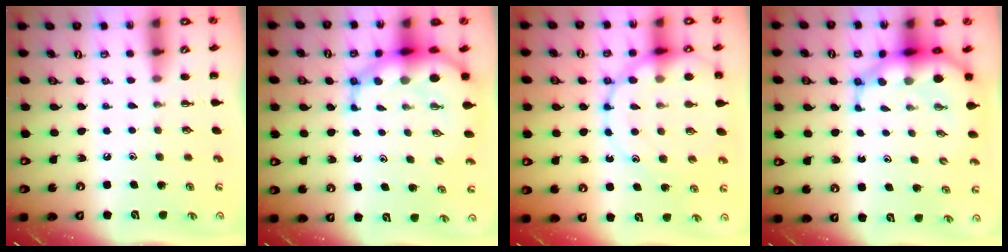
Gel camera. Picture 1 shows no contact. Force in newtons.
{"total": 9.9, "press": 9.5, "slide": 2.8}
{"total": 19.1, "press": 18.8, "slide": 3.2}
{"total": 8.9, "press": 8.5, "slide": 2.7}